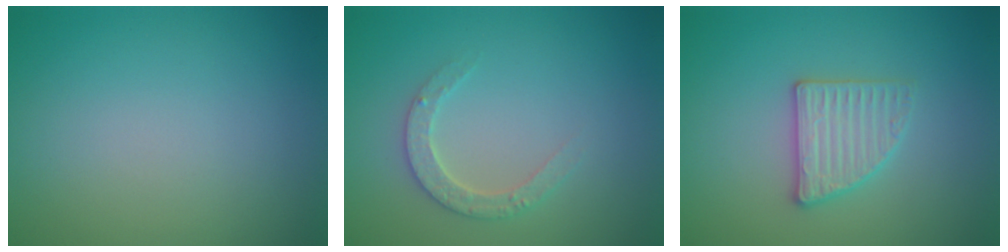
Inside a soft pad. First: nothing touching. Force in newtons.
{"total": 2.4, "press": 2.3, "slide": 0.5}
{"total": 2.8, "press": 2.7, "slide": 0.5}